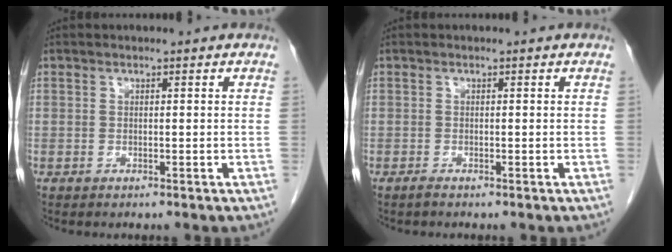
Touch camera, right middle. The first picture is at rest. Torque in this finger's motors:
{"motor_torque": [0.02, 0.00, -0.01, 0.01]}